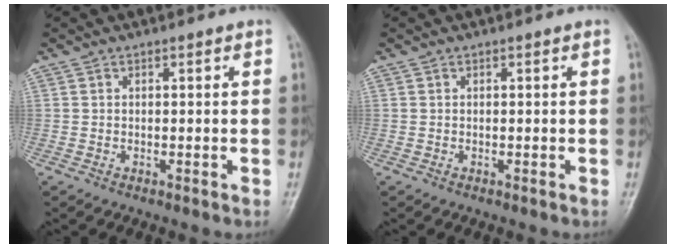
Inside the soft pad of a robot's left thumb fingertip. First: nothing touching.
{"total": 0.0}